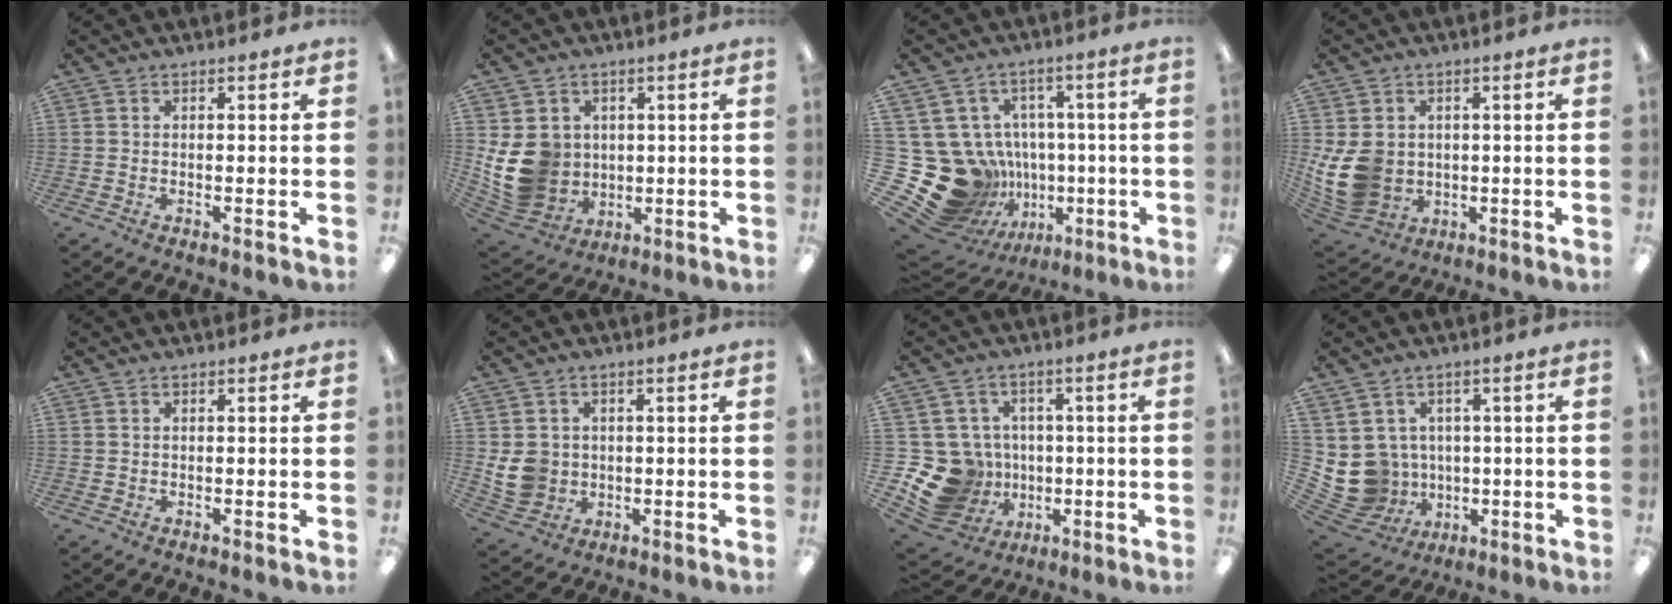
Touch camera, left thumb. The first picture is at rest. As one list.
[{"total": 12.0, "force": [1.0, 10.8, 5.2], "torque": [-0.129, -0.007, 0.031]}, {"total": 22.1, "force": [-3.4, 19.4, 9.9], "torque": [-0.206, -0.012, 0.007]}, {"total": 11.5, "force": [0.1, 9.7, 6.2], "torque": [-0.155, -0.002, 0.008]}, {"total": 0.0}, {"total": 6.3, "force": [0.4, 6.0, 2.1], "torque": [-0.048, 0.007, 0.011]}, {"total": 15.9, "force": [-2.5, 14.6, 6.0], "torque": [-0.149, 0.007, -0.017]}, {"total": 8.9, "force": [0.4, 8.7, 2.0], "torque": [-0.089, -0.012, 0.020]}]